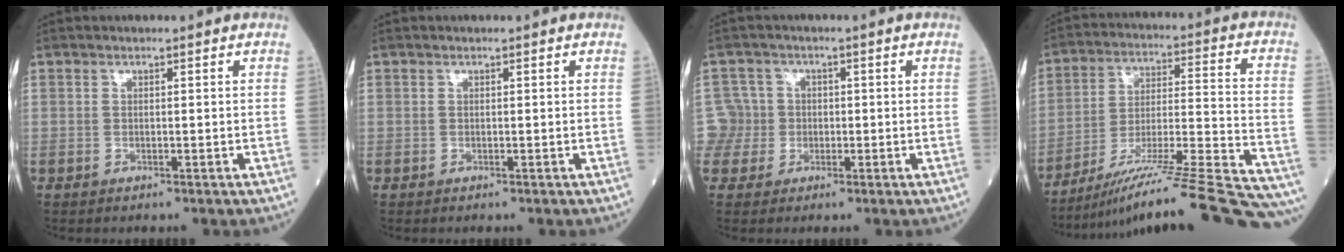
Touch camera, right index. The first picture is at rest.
{"total": 0.0}
{"total": 4.4, "force": [-0.4, 4.3, -0.7], "torque": [0.026, 0.016, -0.010]}
{"total": 27.3, "force": [-23.9, -0.7, 13.1], "torque": [-0.121, -0.018, -0.354]}